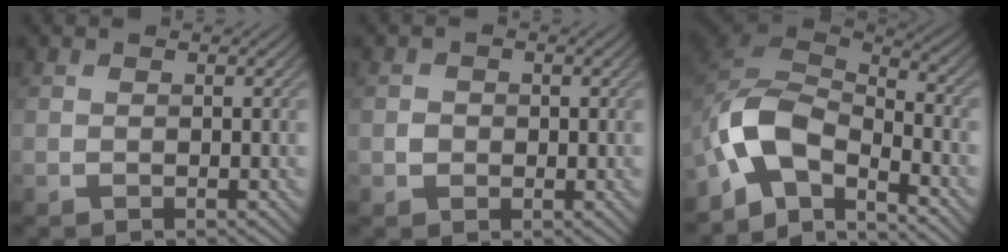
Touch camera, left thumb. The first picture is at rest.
{"total": 1.4, "force": [-0.1, 1.3, 0.4], "torque": [-0.006, -0.005, -0.005]}
{"total": 10.1, "force": [-5.8, 4.8, 6.7], "torque": [-0.133, -0.007, -0.135]}